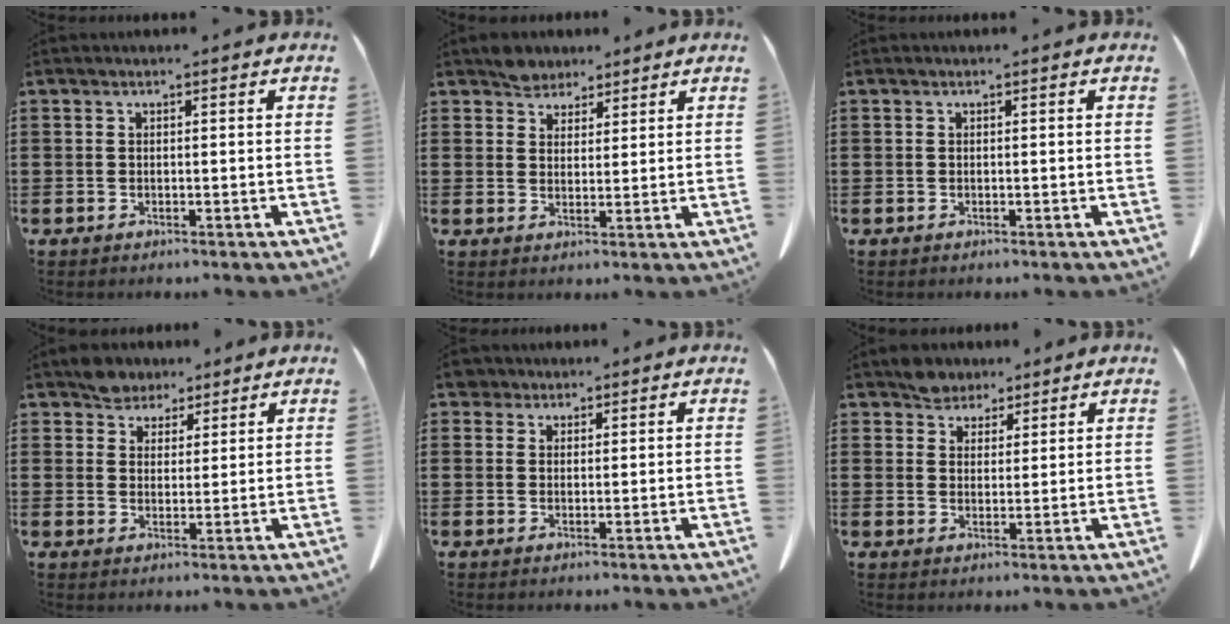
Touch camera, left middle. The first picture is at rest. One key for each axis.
{"total": 3.4, "fx": 3.1, "fy": 1.4, "fz": 0.1, "tx": -0.012, "ty": 0.002, "tz": 0.062}
{"total": 0.0}
{"total": 4.3, "fx": 3.8, "fy": 2.1, "fz": 0.3, "tx": -0.020, "ty": 0.003, "tz": 0.075}
{"total": 2.7, "fx": 2.2, "fy": 1.5, "fz": 0.8, "tx": -0.016, "ty": 0.005, "tz": 0.041}
{"total": 3.8, "fx": 3.4, "fy": 1.7, "fz": 0.1, "tx": -0.014, "ty": 0.002, "tz": 0.068}